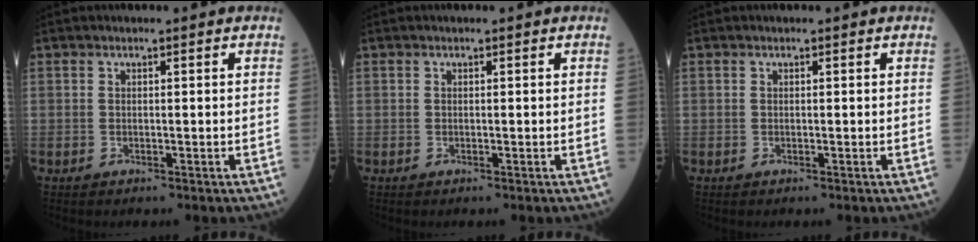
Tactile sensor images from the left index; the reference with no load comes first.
{"total": 0.0}
{"total": 0.0}